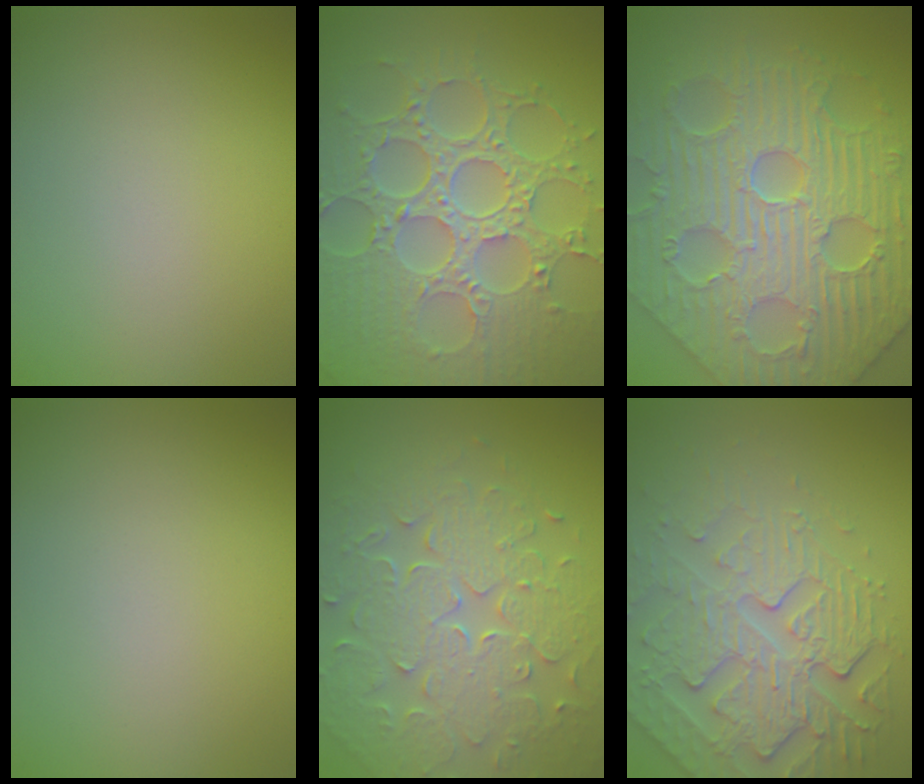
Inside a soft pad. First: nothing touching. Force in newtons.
{"total": 8.8, "press": 6.5, "slide": 5.8}
{"total": 10.1, "press": 7.9, "slide": 6.2}
{"total": 0.0}
{"total": 7.8, "press": 5.6, "slide": 5.4}
{"total": 5.5, "press": 4.8, "slide": 2.6}